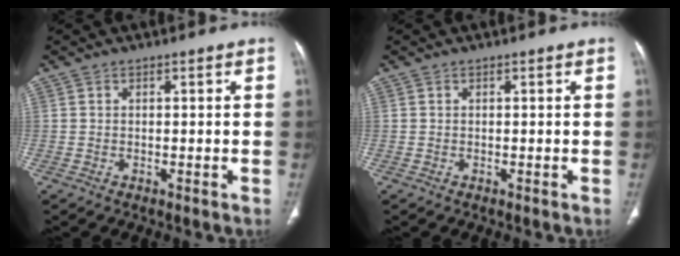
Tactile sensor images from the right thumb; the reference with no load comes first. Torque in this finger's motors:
{"motor_torque": [0.06, 0.01, 0.07, 0.21, 0.02]}